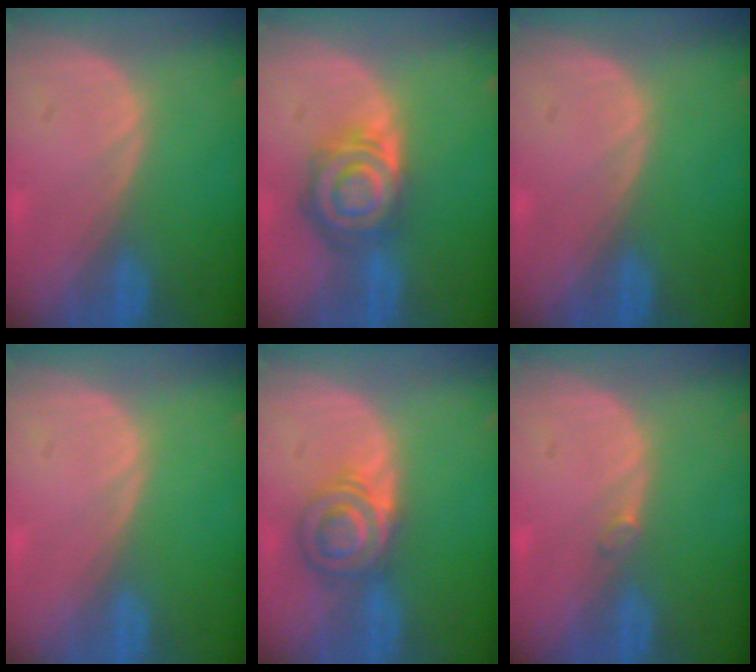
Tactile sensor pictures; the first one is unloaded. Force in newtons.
{"total": 8.0, "press": 7.1, "slide": 3.7}
{"total": 0.0}
{"total": 0.0}
{"total": 5.8, "press": 5.7, "slide": 1.1}
{"total": 0.6, "press": 0.6, "slide": 0.1}